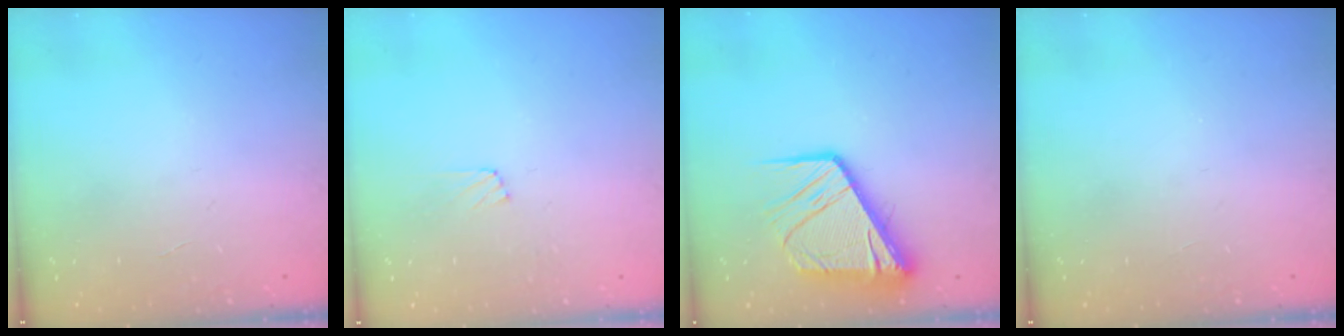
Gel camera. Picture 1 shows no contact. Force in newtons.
{"total": 7.1, "press": 7.0, "slide": 0.5}
{"total": 16.4, "press": 16.3, "slide": 1.6}
{"total": 0.0}